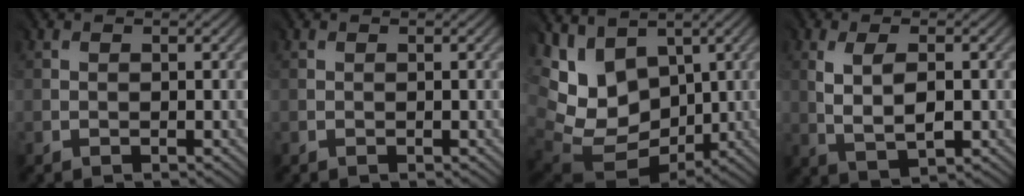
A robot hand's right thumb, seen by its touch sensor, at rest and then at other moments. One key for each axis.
{"total": 0.0}
{"total": 11.4, "fx": 3.2, "fy": 8.8, "fz": 6.4, "tx": -0.177, "ty": -0.007, "tz": 0.078}
{"total": 4.1, "fx": 0.4, "fy": 1.9, "fz": 3.7, "tx": -0.075, "ty": -0.005, "tz": 0.013}